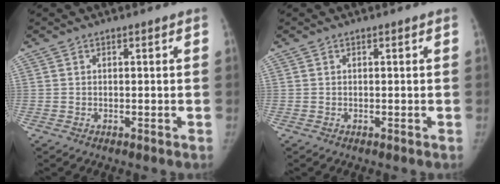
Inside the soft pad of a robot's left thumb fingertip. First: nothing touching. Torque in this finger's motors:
{"motor_torque": [0.00, 0.00, 0.22, -0.22, 0.00]}